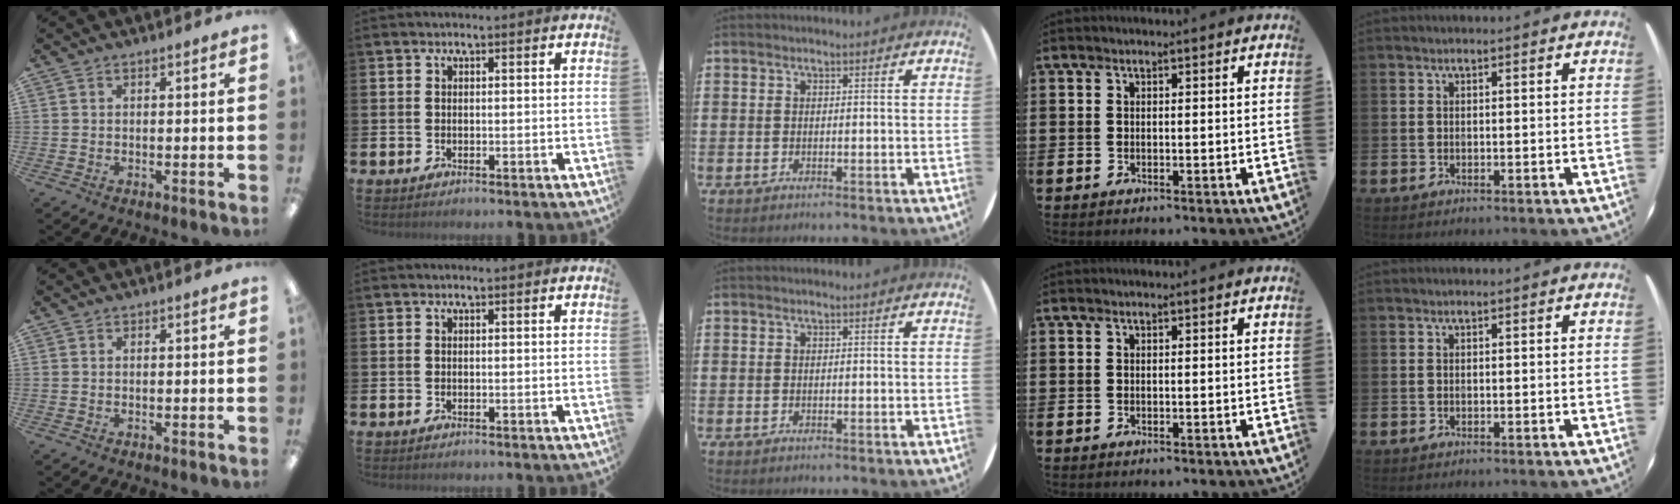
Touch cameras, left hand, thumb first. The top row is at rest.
{}